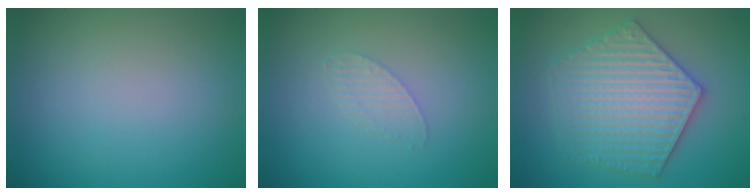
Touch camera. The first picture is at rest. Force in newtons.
{"total": 1.4, "press": 1.4, "slide": 0.1}
{"total": 5.9, "press": 5.8, "slide": 0.9}